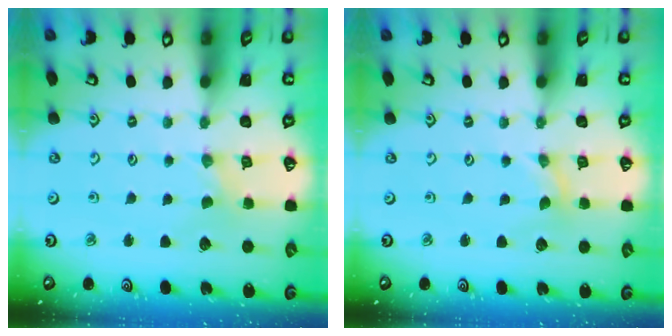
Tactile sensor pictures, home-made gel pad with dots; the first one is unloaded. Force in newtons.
{"total": 0.0}